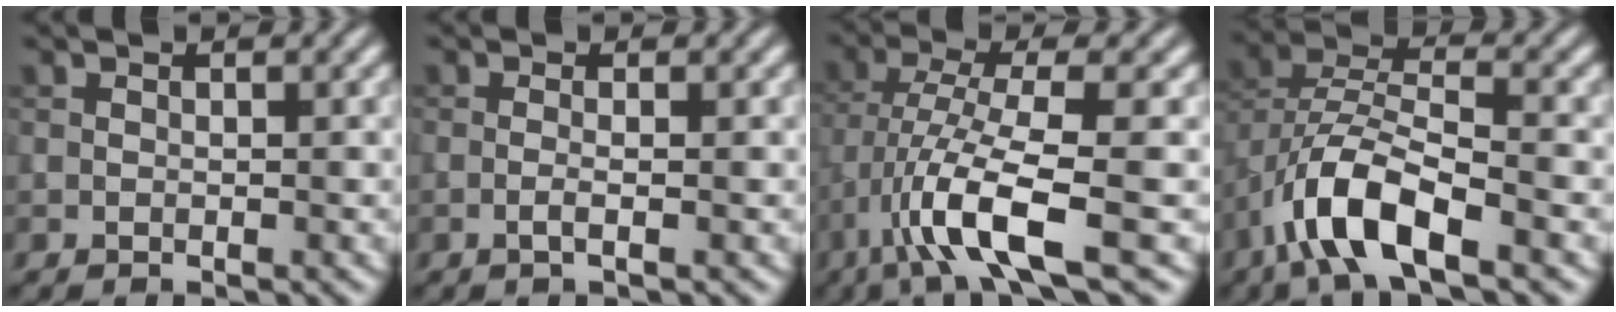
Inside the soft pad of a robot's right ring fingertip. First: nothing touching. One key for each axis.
{"total": 1.3, "fx": -0.3, "fy": 0.4, "fz": 1.2, "tx": -0.018, "ty": -0.005, "tz": -0.008}
{"total": 7.7, "fx": -2.9, "fy": 1.5, "fz": 6.9, "tx": -0.129, "ty": 0.002, "tz": -0.056}
{"total": 7.7, "fx": -4.0, "fy": 2.9, "fz": 5.9, "tx": -0.113, "ty": 0.003, "tz": -0.083}